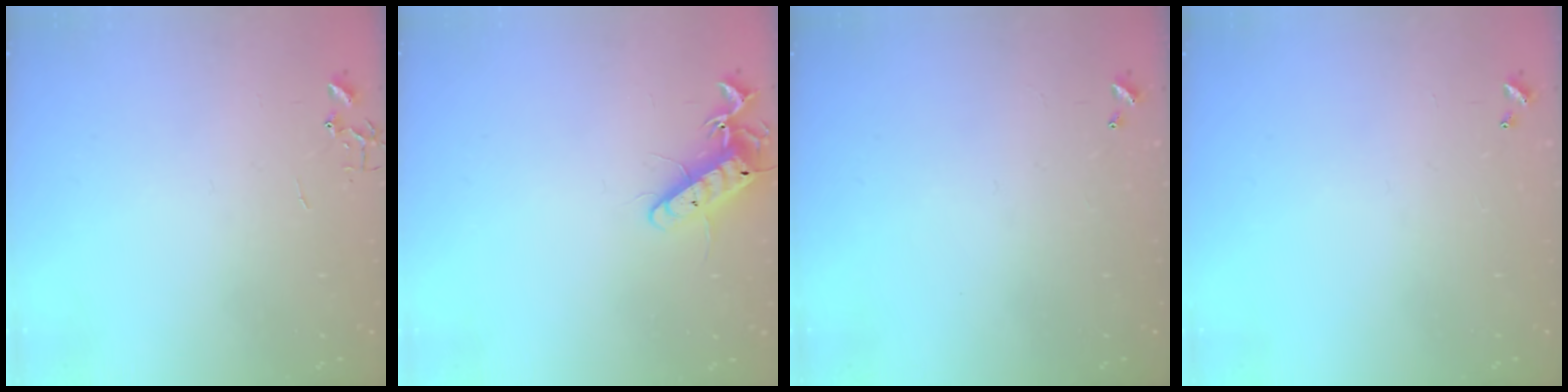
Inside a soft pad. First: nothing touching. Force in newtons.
{"total": 12.8, "press": 12.8, "slide": 0.6}
{"total": 0.0}
{"total": 0.0}